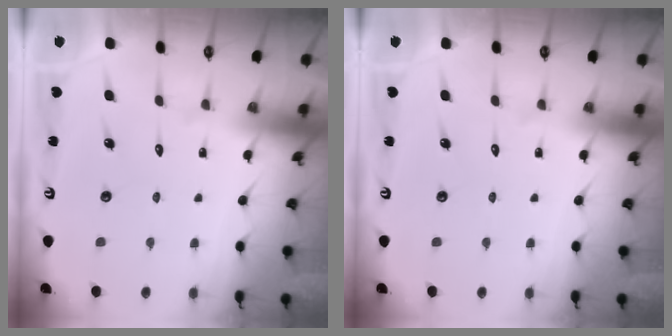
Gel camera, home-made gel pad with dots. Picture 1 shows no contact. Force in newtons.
{"total": 0.0}